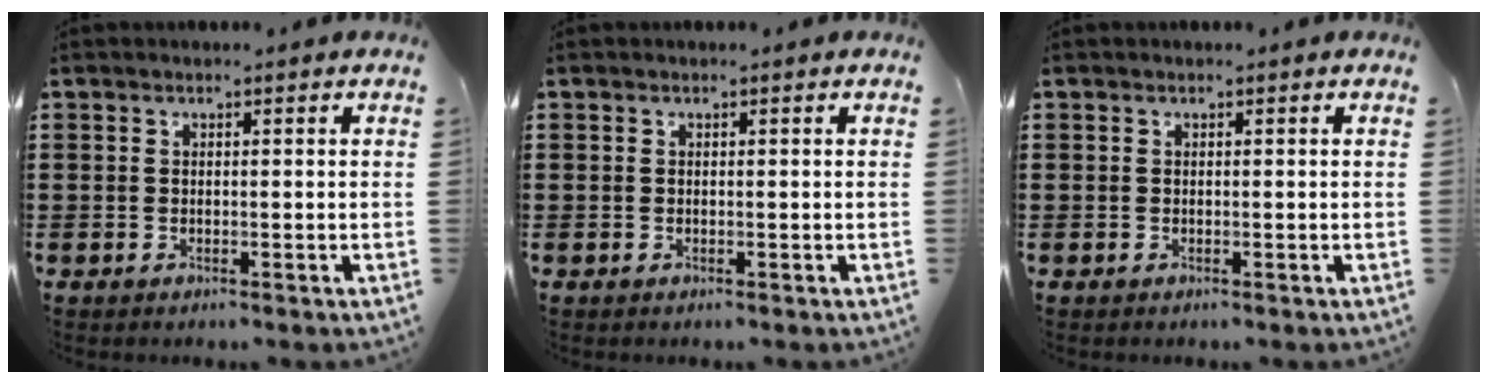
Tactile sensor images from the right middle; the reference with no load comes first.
{"total": 0.0}
{"total": 0.0}